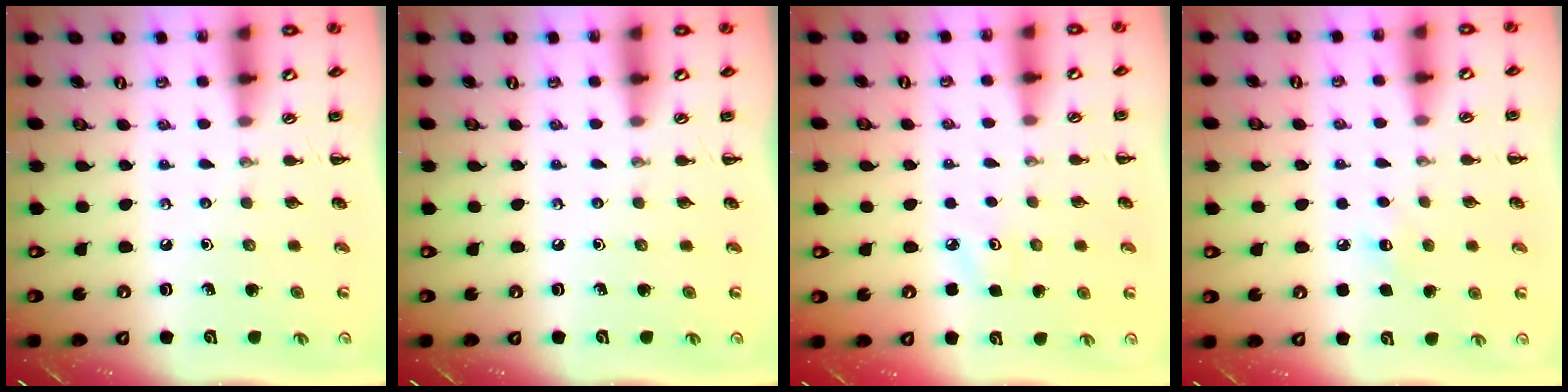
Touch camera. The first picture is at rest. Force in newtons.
{"total": 0.0}
{"total": 4.8, "press": 4.6, "slide": 1.3}
{"total": 5.8, "press": 5.7, "slide": 1.5}